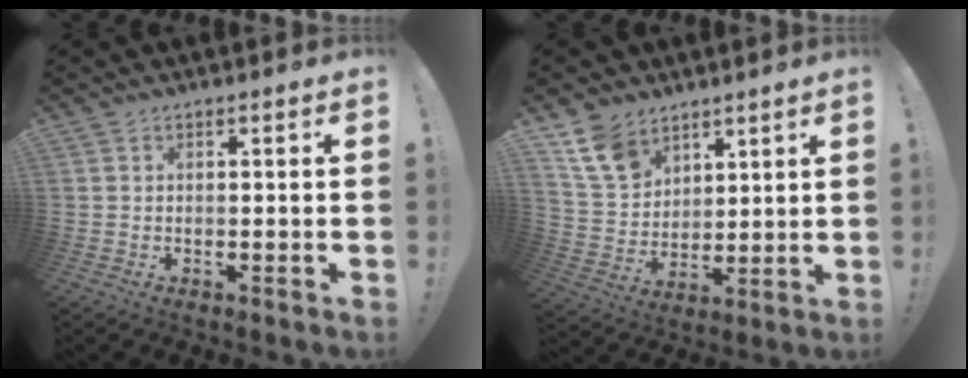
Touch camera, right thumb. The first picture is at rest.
{"total": 12.4, "force": [8.1, 8.1, 4.9], "torque": [-0.102, -0.037, 0.164]}